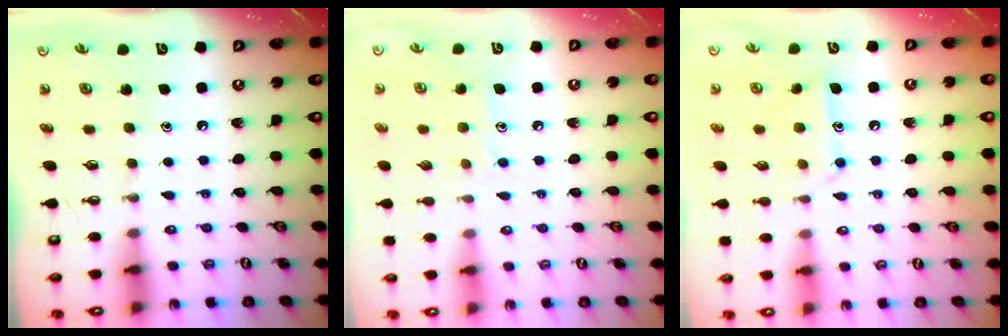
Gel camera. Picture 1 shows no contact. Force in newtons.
{"total": 8.5, "press": 8.5, "slide": 0.7}
{"total": 10.8, "press": 10.8, "slide": 0.9}